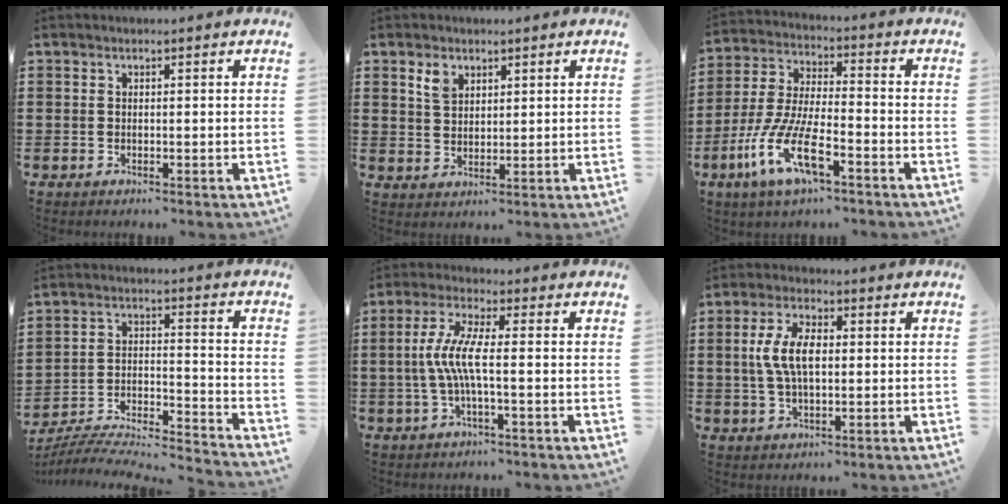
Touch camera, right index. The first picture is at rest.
{"total": 3.3, "force": [2.1, 2.1, 1.4], "torque": [-0.037, 0.007, 0.040]}
{"total": 11.6, "force": [-6.2, 3.4, 9.1], "torque": [-0.222, -0.012, -0.124]}
{"total": 6.4, "force": [-6.1, 0.6, 1.9], "torque": [-0.037, -0.007, -0.125]}
{"total": 6.7, "force": [-0.9, 0.9, 6.6], "torque": [-0.154, -0.015, -0.029]}
{"total": 7.2, "force": [0.5, 3.5, 6.3], "torque": [-0.145, 0.007, 0.001]}